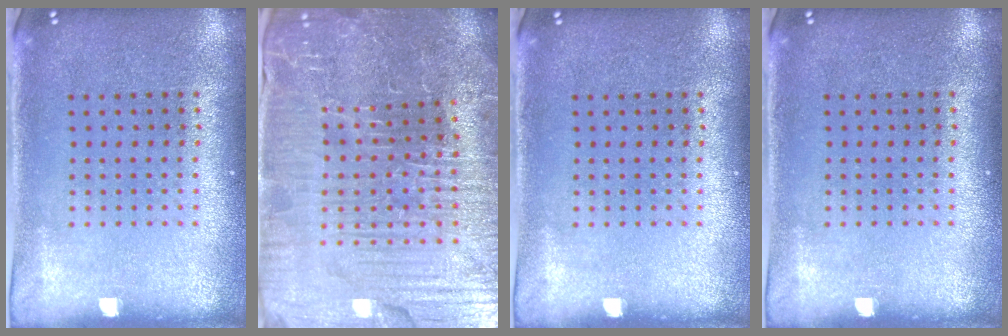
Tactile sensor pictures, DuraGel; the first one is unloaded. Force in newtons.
{"total": 5.3, "press": 5.1, "slide": 1.4}
{"total": 0.0}
{"total": 0.0}